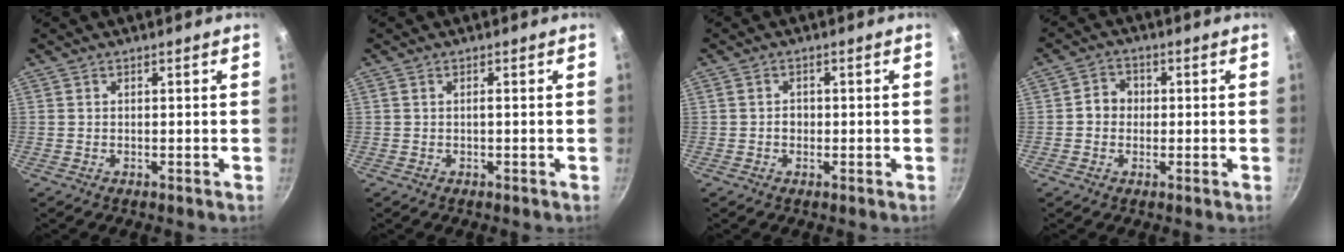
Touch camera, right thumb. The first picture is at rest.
{"total": 0.5, "force": [-0.1, 0.1, 0.5], "torque": [-0.011, 0.002, -0.003]}
{"total": 1.7, "force": [-0.3, 1.4, 0.9], "torque": [-0.009, 0.006, -0.006]}
{"total": 4.1, "force": [-0.1, 3.7, 1.8], "torque": [-0.004, 0.011, -0.009]}